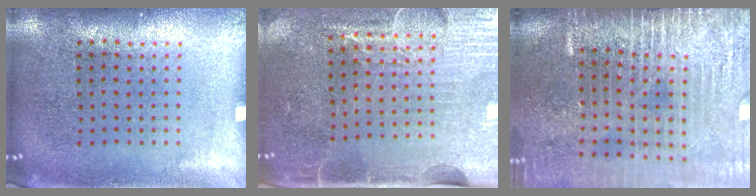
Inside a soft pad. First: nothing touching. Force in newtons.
{"total": 4.4, "press": 3.8, "slide": 2.1}
{"total": 4.3, "press": 3.6, "slide": 2.3}